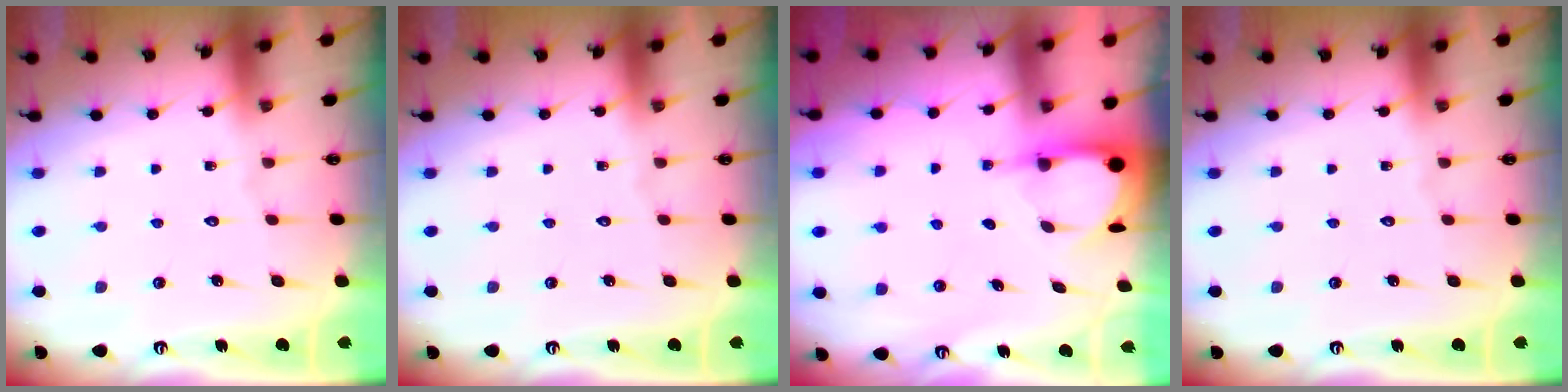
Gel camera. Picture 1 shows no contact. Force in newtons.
{"total": 0.0}
{"total": 3.9, "press": 3.9, "slide": 0.3}
{"total": 0.0}